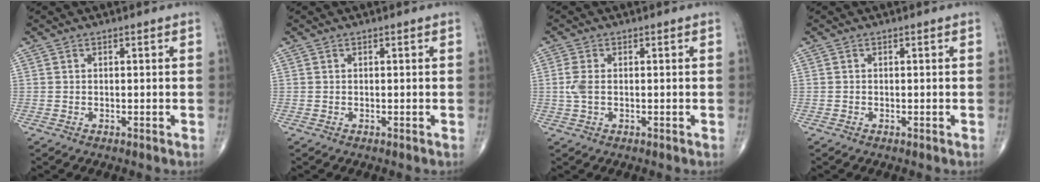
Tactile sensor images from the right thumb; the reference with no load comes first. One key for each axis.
{"total": 0.0}
{"total": 2.9, "fx": 0.0, "fy": 1.5, "fz": 2.4, "tx": -0.071, "ty": 0.002, "tz": -0.003}
{"total": 0.0}